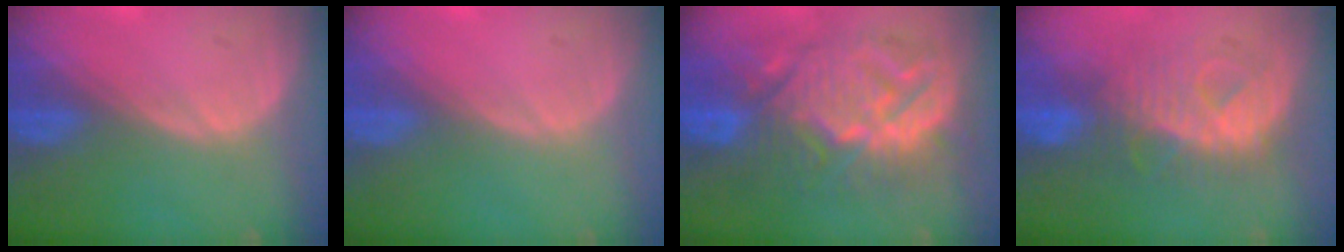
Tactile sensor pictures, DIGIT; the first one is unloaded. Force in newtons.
{"total": 0.0}
{"total": 13.4, "press": 13.4, "slide": 1.5}
{"total": 8.2, "press": 8.2, "slide": 0.7}